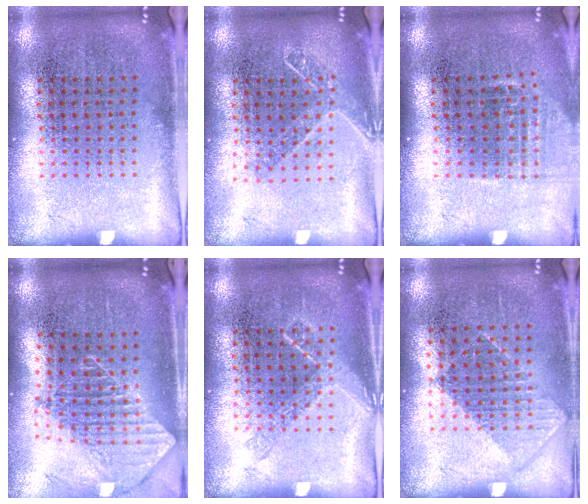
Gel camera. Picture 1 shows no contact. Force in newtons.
{"total": 1.4, "press": 1.1, "slide": 0.8}
{"total": 0.9, "press": 0.8, "slide": 0.4}
{"total": 1.9, "press": 1.5, "slide": 1.2}
{"total": 1.0, "press": 0.9, "slide": 0.2}
{"total": 0.8, "press": 0.7, "slide": 0.4}